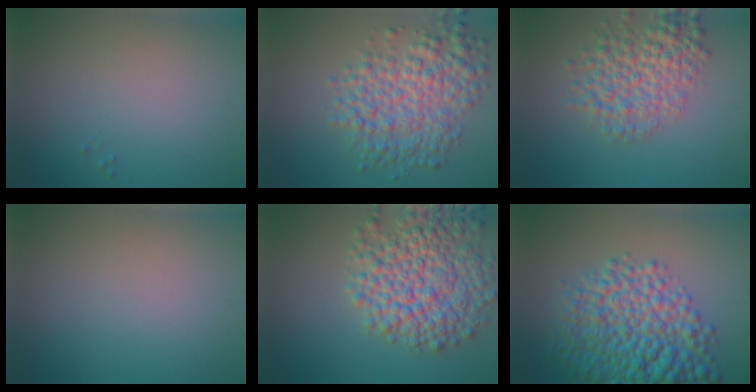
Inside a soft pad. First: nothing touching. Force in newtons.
{"total": 6.3, "press": 6.3, "slide": 0.1}
{"total": 5.2, "press": 5.2, "slide": 0.2}
{"total": 0.0}
{"total": 8.6, "press": 8.6, "slide": 0.4}
{"total": 9.9, "press": 9.8, "slide": 0.3}